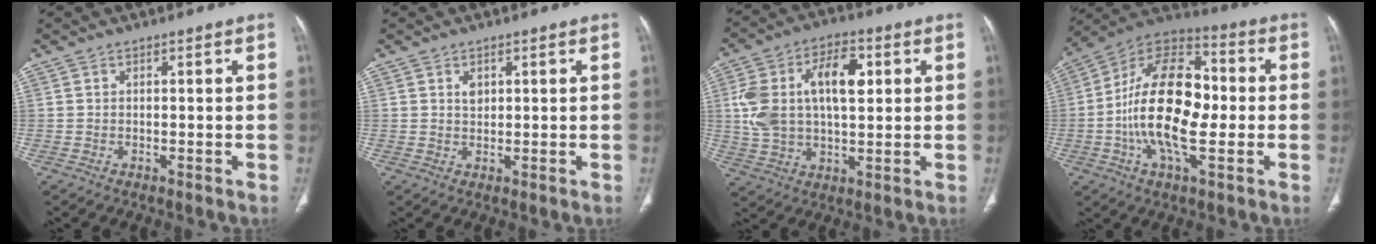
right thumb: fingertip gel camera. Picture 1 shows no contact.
{"total": 1.7, "force": [0.7, 1.2, 1.0], "torque": [-0.010, -0.005, 0.014]}
{"total": 16.3, "force": [3.3, 9.2, 13.0], "torque": [-0.224, 0.018, 0.062]}
{"total": 20.9, "force": [-1.9, 10.4, 18.0], "torque": [-0.307, 0.027, -0.040]}